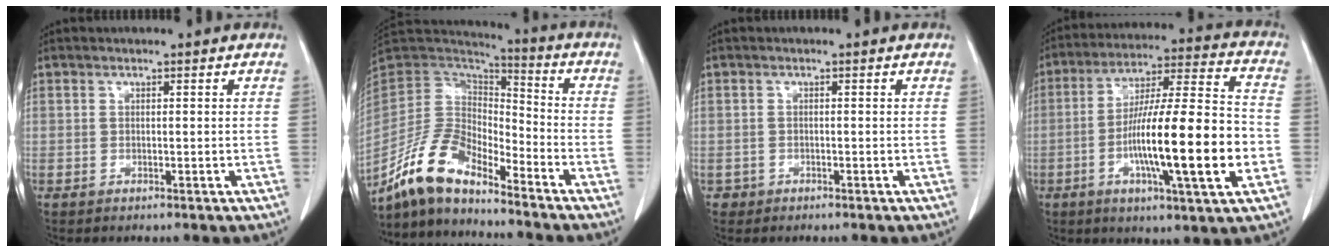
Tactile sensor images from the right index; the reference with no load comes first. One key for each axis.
{"total": 12.5, "fx": -10.4, "fy": 3.9, "fz": 5.6, "tx": -0.119, "ty": 0.020, "tz": -0.201}
{"total": 1.0, "fx": -0.6, "fy": 0.8, "fz": -0.2, "tx": -0.004, "ty": 0.004, "tz": -0.012}
{"total": 20.0, "fx": -4.6, "fy": 1.4, "fz": 19.4, "tx": -0.319, "ty": -0.002, "tz": -0.073}